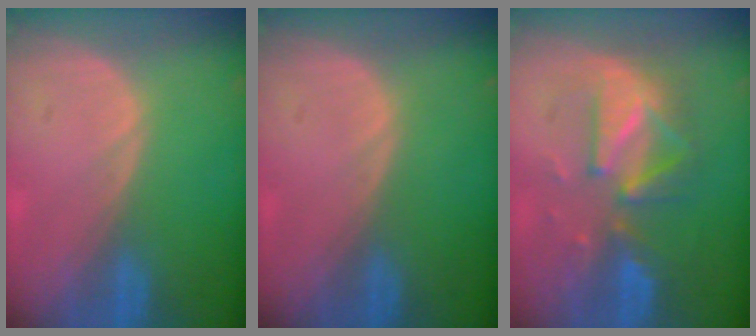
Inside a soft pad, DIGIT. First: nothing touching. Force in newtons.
{"total": 0.0}
{"total": 8.2, "press": 8.2, "slide": 0.7}